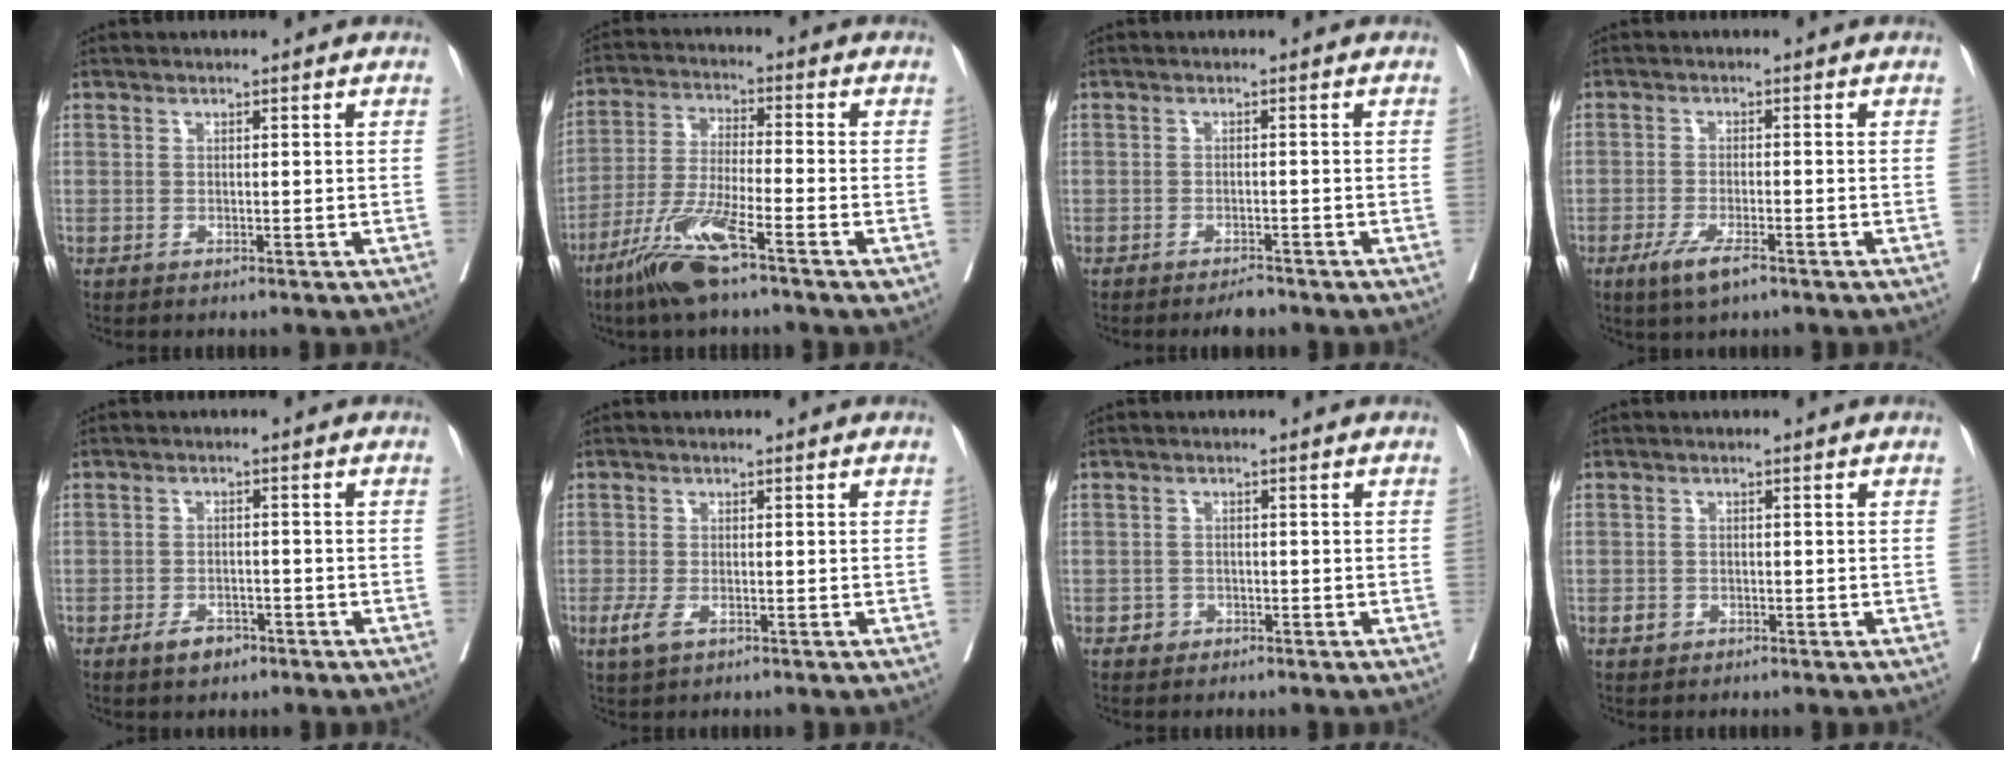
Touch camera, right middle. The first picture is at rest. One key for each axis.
{"total": 10.7, "fx": -6.5, "fy": 0.8, "fz": 8.4, "tx": -0.174, "ty": -0.024, "tz": -0.127}
{"total": 2.1, "fx": -1.8, "fy": 0.3, "fz": 0.9, "tx": -0.018, "ty": -0.003, "tz": -0.027}
{"total": 4.5, "fx": -2.8, "fy": 1.0, "fz": 3.4, "tx": -0.073, "ty": -0.008, "tz": -0.047}
{"total": 3.3, "fx": -2.2, "fy": 1.7, "fz": 1.7, "tx": -0.031, "ty": 0.002, "tz": -0.029}
{"total": 2.9, "fx": -1.2, "fy": 1.3, "fz": 2.3, "tx": -0.055, "ty": -0.004, "tz": -0.021}
{"total": 1.5, "fx": -0.8, "fy": 1.2, "fz": 0.2, "tx": 0.000, "ty": 0.006, "tz": -0.013}
{"total": 1.4, "fx": -0.7, "fy": 1.2, "fz": 0.5, "tx": -0.006, "ty": 0.005, "tz": -0.007}